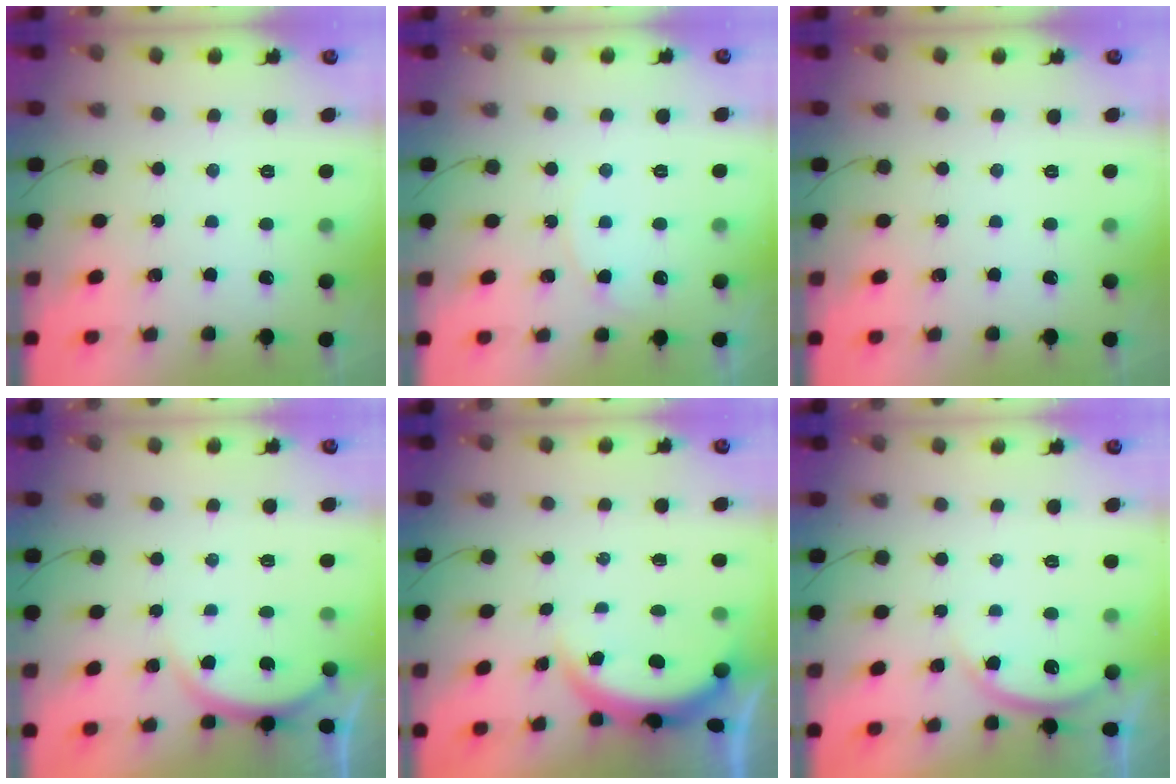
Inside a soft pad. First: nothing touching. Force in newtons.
{"total": 3.7, "press": 3.7, "slide": 0.5}
{"total": 0.0}
{"total": 5.2, "press": 5.1, "slide": 0.5}
{"total": 3.9, "press": 3.6, "slide": 1.5}
{"total": 3.0, "press": 2.9, "slide": 0.4}